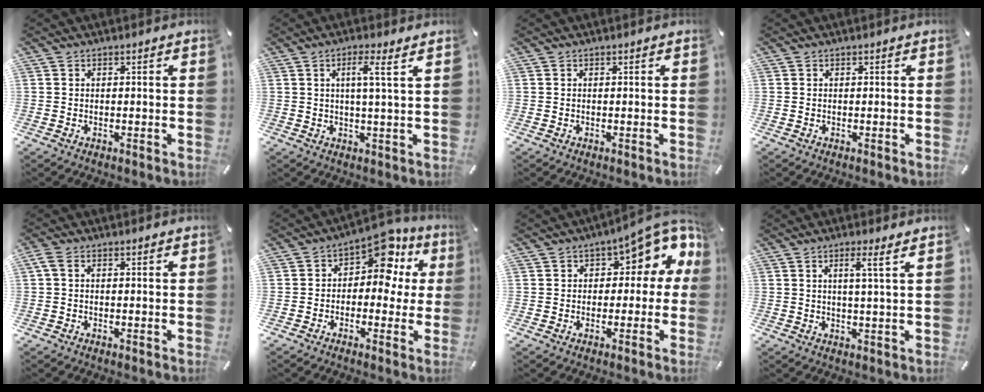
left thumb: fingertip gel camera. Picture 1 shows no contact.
{"total": 5.8, "force": [1.9, 0.0, 5.4], "torque": [-0.103, -0.004, 0.025]}
{"total": 0.0}
{"total": 0.0}
{"total": 1.6, "force": [0.1, 0.8, 1.4], "torque": [-0.037, 0.002, -0.001]}
{"total": 11.6, "force": [4.6, 6.7, 8.3], "torque": [-0.115, -0.027, 0.078]}
{"total": 8.5, "force": [4.3, 4.9, 5.3], "torque": [-0.060, -0.033, 0.070]}
{"total": 4.7, "force": [2.0, -0.4, 4.3], "torque": [-0.088, -0.003, 0.029]}